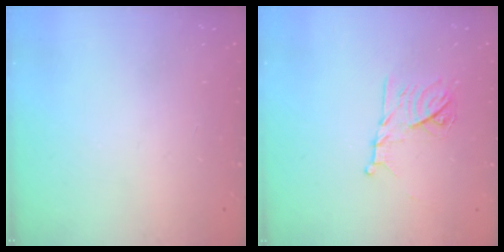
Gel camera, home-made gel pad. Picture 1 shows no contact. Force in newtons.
{"total": 11.7, "press": 11.7, "slide": 0.1}